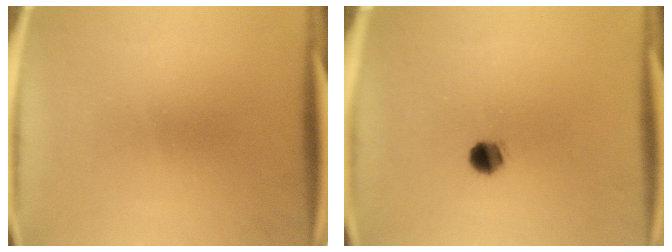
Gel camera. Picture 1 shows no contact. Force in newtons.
{"total": 4.0}